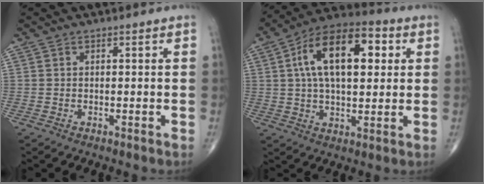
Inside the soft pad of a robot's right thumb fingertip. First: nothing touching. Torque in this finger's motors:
{"motor_torque": [1.22, 3.63, 1.49, -0.01, 0.18]}